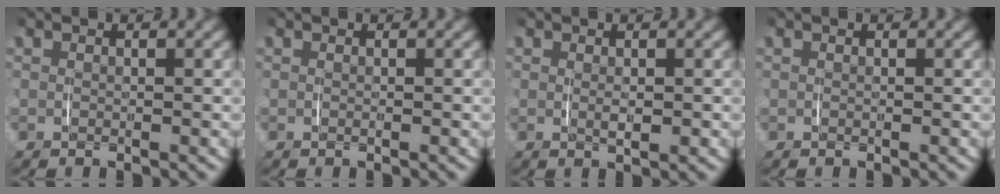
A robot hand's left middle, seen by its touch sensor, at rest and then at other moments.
{"total": 0.0}
{"total": 1.1, "force": [-0.1, 0.3, 1.1], "torque": [-0.016, -0.004, 0.002]}
{"total": 0.0}